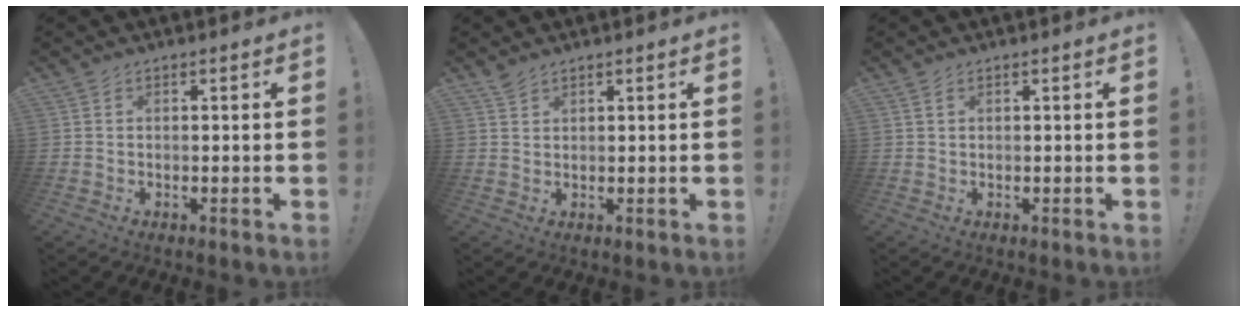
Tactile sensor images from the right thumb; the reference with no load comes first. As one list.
[{"total": 2.2, "force": [2.0, 0.8, 0.8], "torque": [-0.014, -0.010, 0.037]}, {"total": 1.2, "force": [0.7, 0.4, 0.9], "torque": [-0.019, 0.002, 0.012]}]